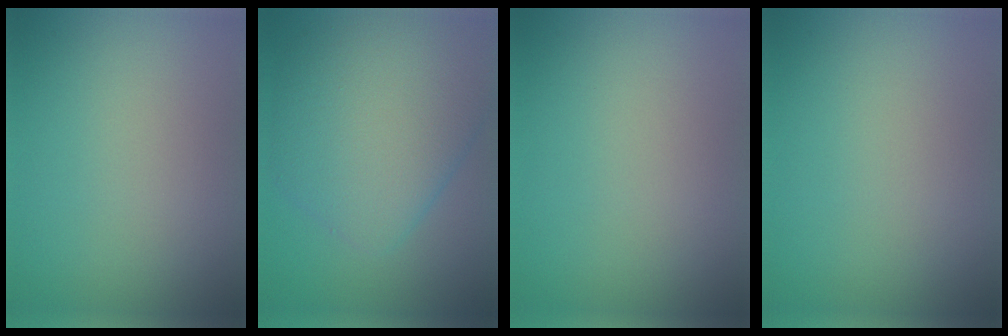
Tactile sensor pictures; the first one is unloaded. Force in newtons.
{"total": 7.9, "press": 7.9, "slide": 0.3}
{"total": 0.0}
{"total": 0.0}